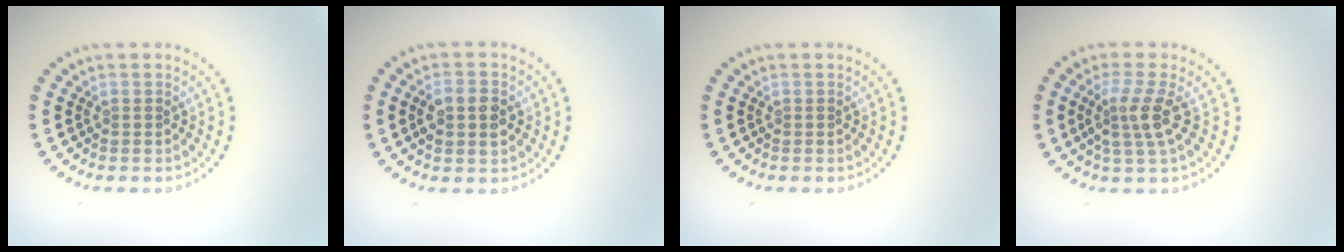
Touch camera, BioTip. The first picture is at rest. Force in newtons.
{"total": 2.9, "press": 2.9, "slide": 0.2}
{"total": 0.0}
{"total": 3.0, "press": 2.3, "slide": 1.8}